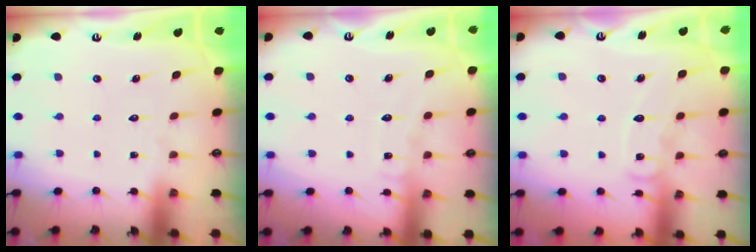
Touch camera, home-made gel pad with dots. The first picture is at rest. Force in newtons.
{"total": 5.0, "press": 5.0, "slide": 0.6}
{"total": 8.9, "press": 8.9, "slide": 0.7}